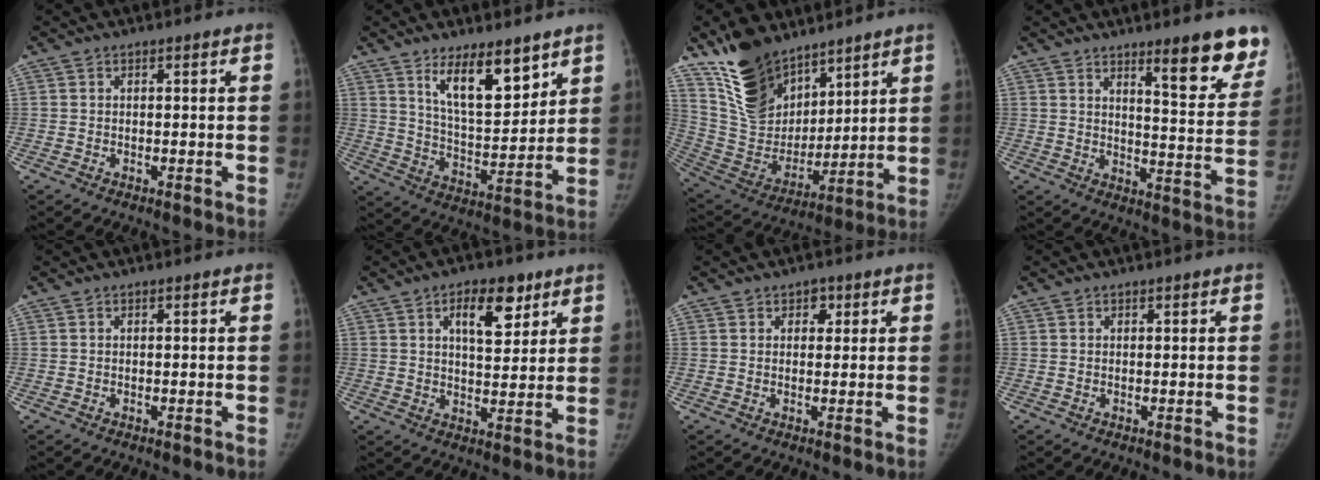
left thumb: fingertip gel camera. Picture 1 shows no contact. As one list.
[{"total": 12.7, "force": [8.0, 4.7, 8.6], "torque": [-0.114, -0.060, 0.144]}, {"total": 18.4, "force": [12.9, 10.1, 8.5], "torque": [-0.111, -0.065, 0.255]}, {"total": 13.9, "force": [9.5, 2.8, 9.8], "torque": [-0.084, -0.067, 0.131]}, {"total": 0.0}, {"total": 9.2, "force": [4.8, 4.5, 6.4], "torque": [-0.071, -0.024, 0.072]}, {"total": 2.4, "force": [1.1, 1.9, 1.0], "torque": [0.006, -0.002, 0.011]}, {"total": 0.0}]